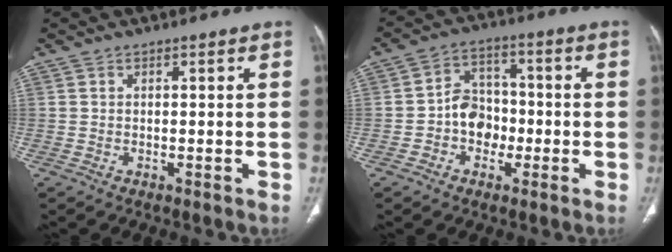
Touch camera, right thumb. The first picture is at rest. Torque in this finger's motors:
{"motor_torque": [0.72, 1.15, 0.69, -0.79, -0.01]}